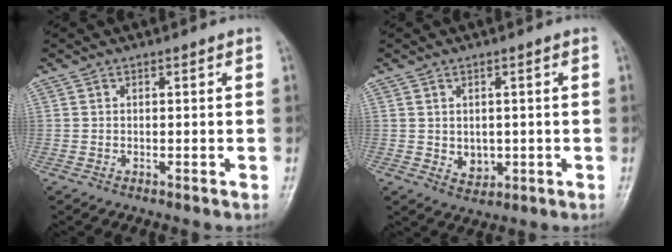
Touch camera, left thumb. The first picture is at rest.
{"total": 3.4, "force": [0.0, 2.7, 2.1], "torque": [-0.019, -0.005, 0.011]}